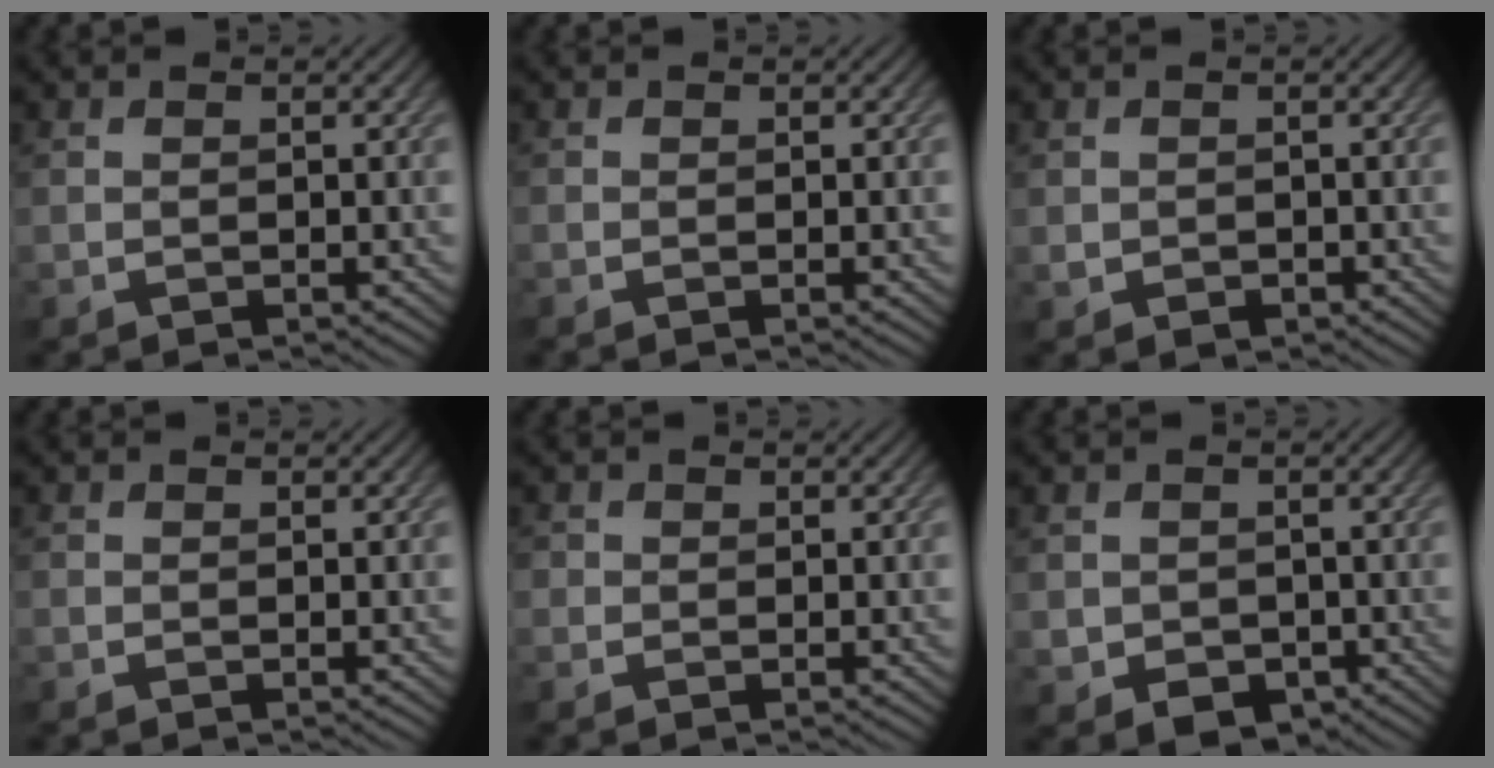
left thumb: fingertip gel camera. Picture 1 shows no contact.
{"total": 0.0}
{"total": 1.3, "force": [-0.2, 1.2, 0.6], "torque": [-0.018, -0.009, -0.001]}
{"total": 0.0}
{"total": 0.7, "force": [0.1, 0.7, 0.1], "torque": [0.000, -0.002, -0.002]}
{"total": 3.5, "force": [-1.1, 3.0, 1.5], "torque": [-0.042, -0.019, -0.018]}